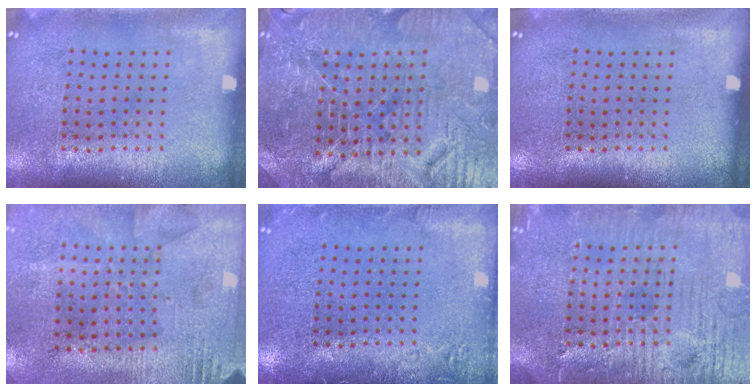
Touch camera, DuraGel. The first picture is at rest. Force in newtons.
{"total": 4.6, "press": 4.4, "slide": 1.3}
{"total": 0.0}
{"total": 2.7, "press": 2.3, "slide": 1.5}
{"total": 1.8, "press": 1.7, "slide": 0.4}
{"total": 5.7, "press": 5.7, "slide": 0.6}